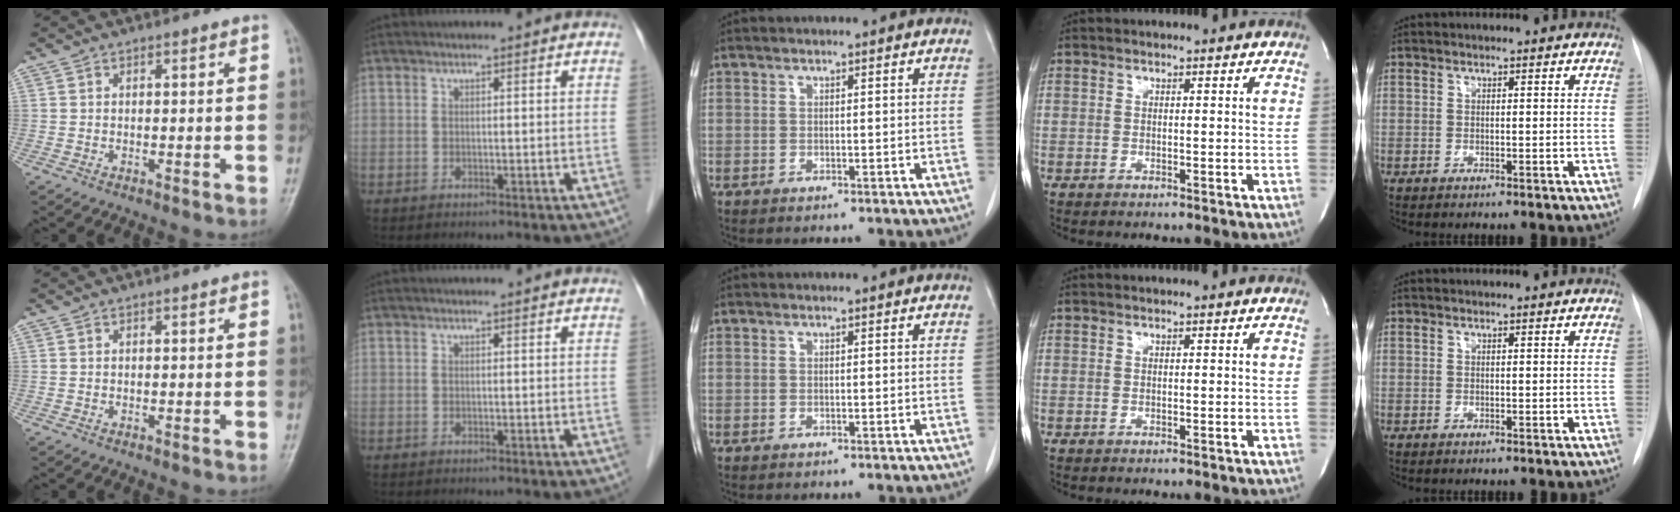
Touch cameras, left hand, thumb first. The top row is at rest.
{}